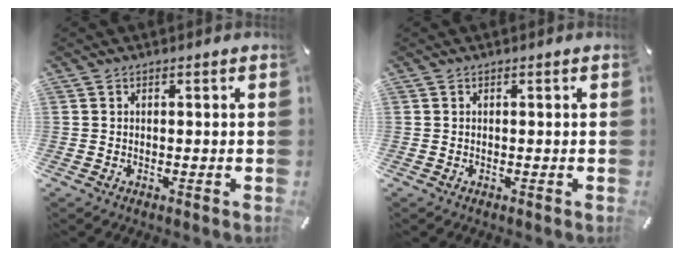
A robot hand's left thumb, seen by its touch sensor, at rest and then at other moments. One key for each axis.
{"total": 0.0}